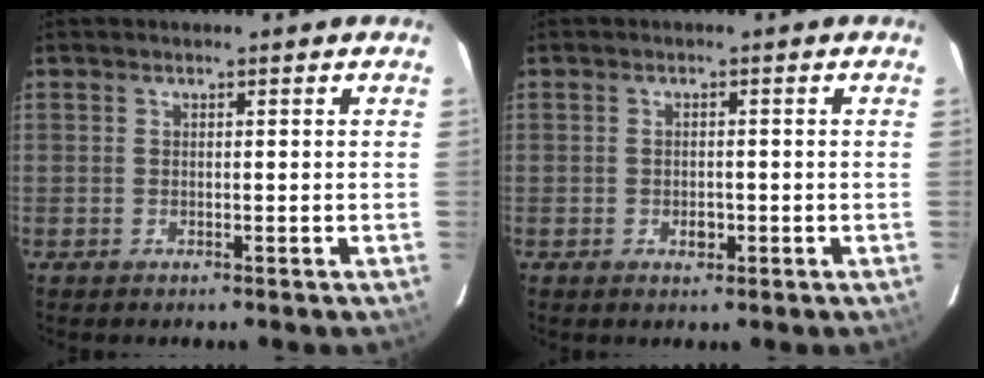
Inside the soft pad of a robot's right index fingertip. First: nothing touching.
{"total": 2.0, "force": [-0.7, 1.4, 1.2], "torque": [-0.020, 0.001, -0.010]}